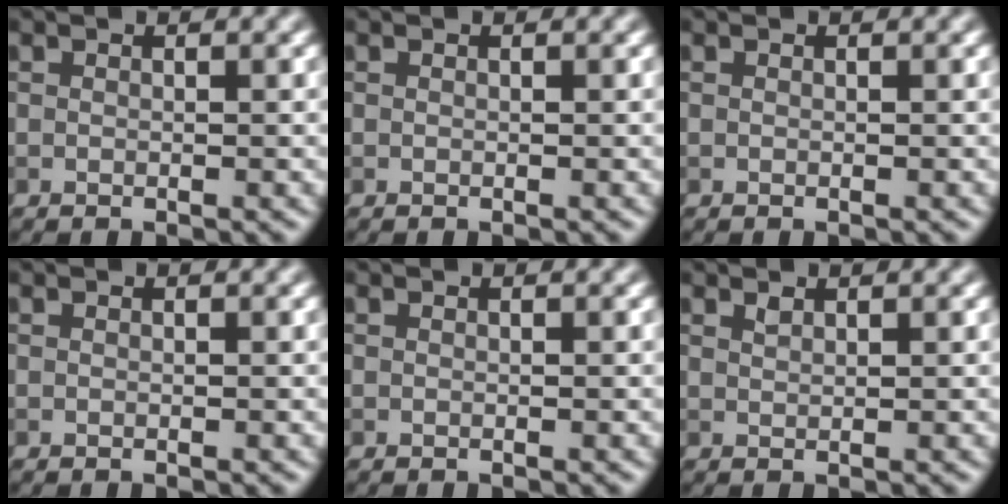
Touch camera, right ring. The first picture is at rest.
{"total": 0.0}
{"total": 0.0}
{"total": 0.0}
{"total": 0.0}
{"total": 0.6, "force": [0.6, 0.2, 0.3], "torque": [-0.005, 0.000, 0.014]}